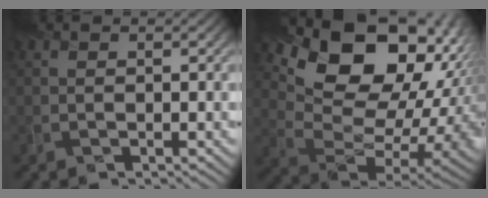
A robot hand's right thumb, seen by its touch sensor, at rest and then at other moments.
{"total": 18.5, "force": [8.3, 11.6, 11.7], "torque": [-0.177, 0.025, 0.161]}